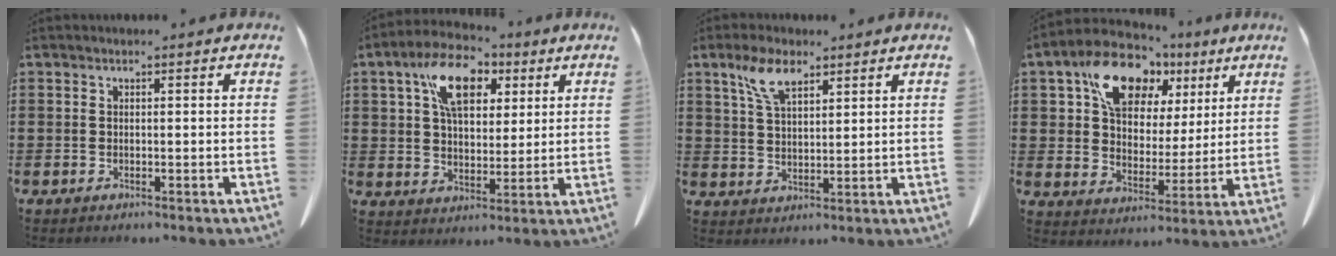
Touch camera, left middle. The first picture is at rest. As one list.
[{"total": 10.7, "force": [5.2, 6.2, 7.0], "torque": [-0.134, 0.006, 0.091]}, {"total": 6.8, "force": [4.1, 2.8, 4.6], "torque": [-0.102, 0.009, 0.075]}, {"total": 13.6, "force": [7.9, 8.3, 7.3], "torque": [-0.147, -0.012, 0.146]}]